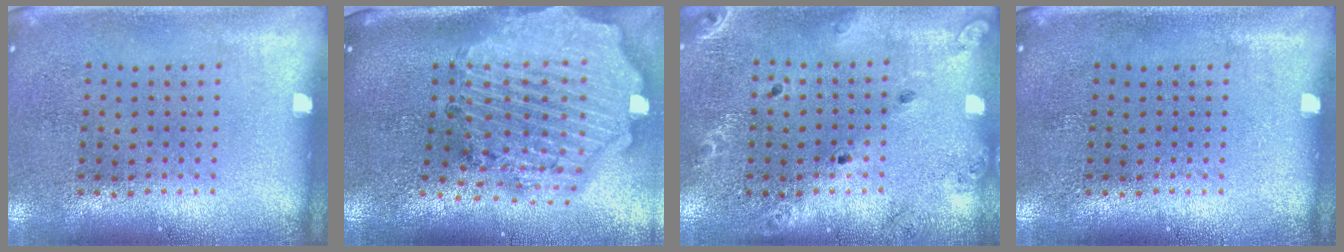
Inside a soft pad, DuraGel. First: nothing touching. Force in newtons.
{"total": 3.3, "press": 2.8, "slide": 1.7}
{"total": 1.5, "press": 1.5, "slide": 0.1}
{"total": 0.0}